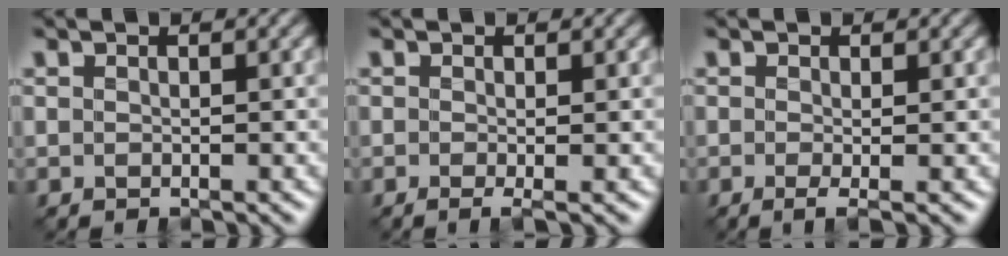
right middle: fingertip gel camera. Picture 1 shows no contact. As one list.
[{"total": 1.1, "force": [-0.4, 0.1, 1.0], "torque": [-0.019, -0.010, -0.012]}, {"total": 1.4, "force": [-0.5, 0.1, 1.3], "torque": [-0.025, -0.011, -0.012]}]